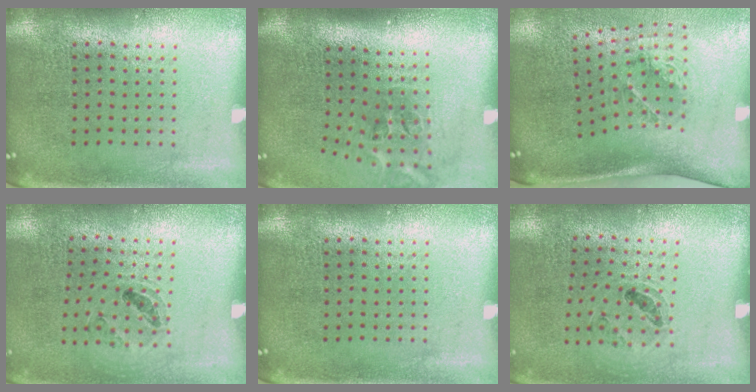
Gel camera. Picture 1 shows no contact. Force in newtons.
{"total": 2.2, "press": 1.4, "slide": 1.7}
{"total": 2.0, "press": 1.3, "slide": 1.6}
{"total": 0.9, "press": 0.9, "slide": 0.2}
{"total": 0.0}
{"total": 0.9, "press": 0.8, "slide": 0.3}